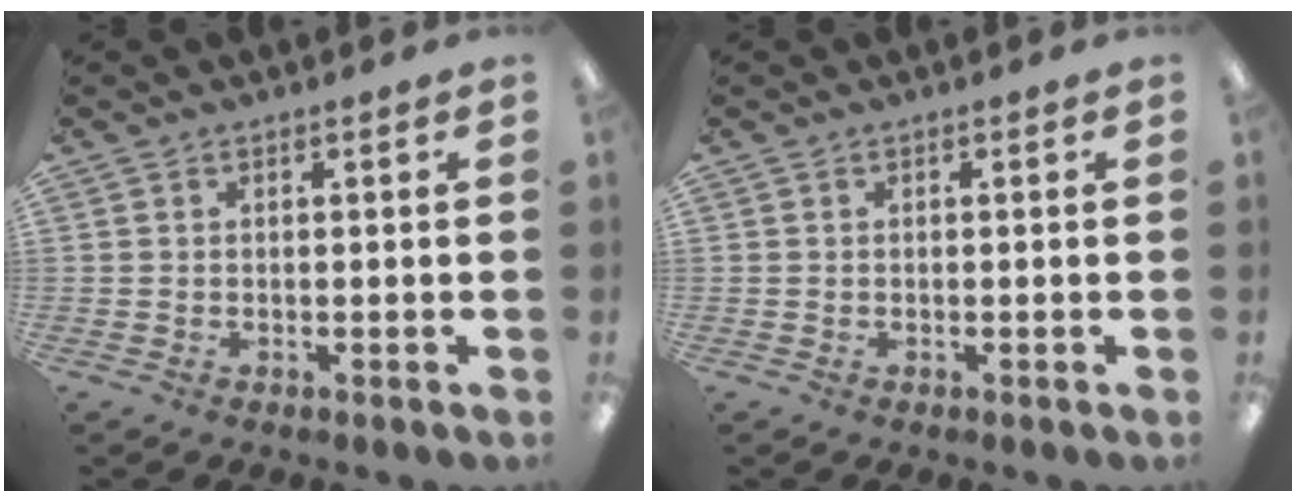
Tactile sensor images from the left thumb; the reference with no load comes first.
{"total": 0.0}